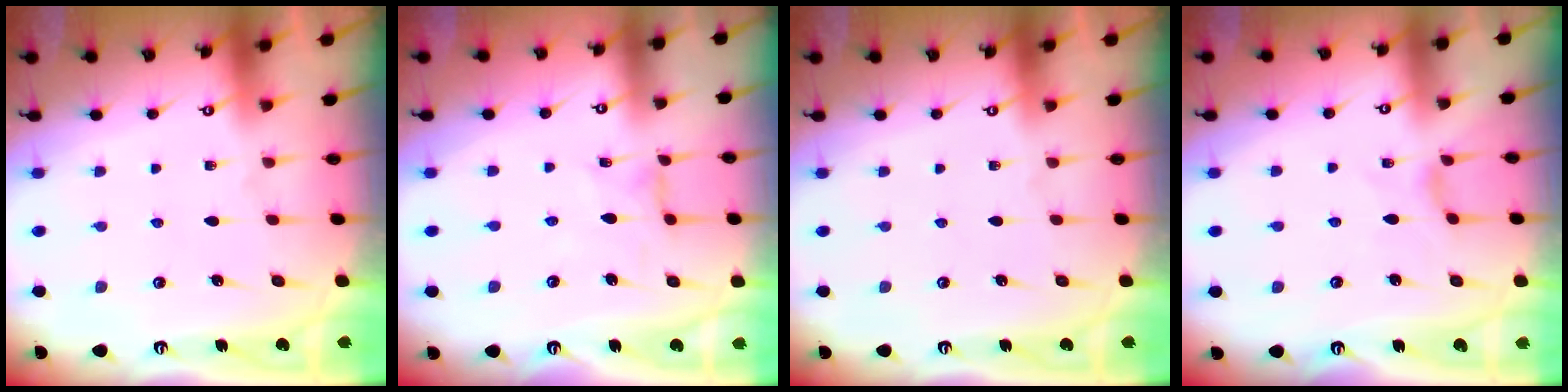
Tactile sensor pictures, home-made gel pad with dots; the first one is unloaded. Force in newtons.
{"total": 1.0, "press": 1.0, "slide": 0.1}
{"total": 0.0}
{"total": 1.7, "press": 1.6, "slide": 0.4}